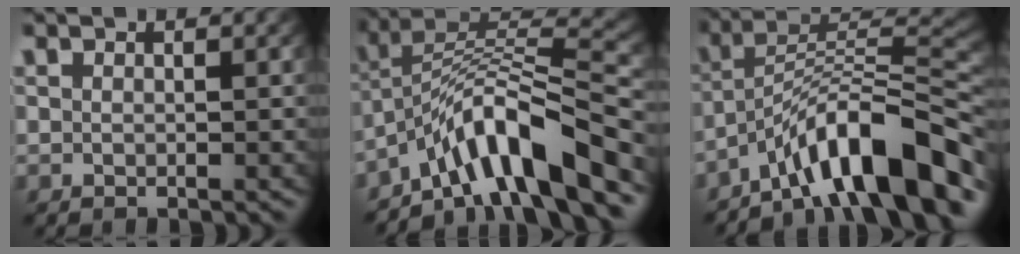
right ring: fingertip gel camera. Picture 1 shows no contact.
{"total": 9.4, "force": [-3.0, 5.0, 7.3], "torque": [-0.125, -0.008, -0.045]}
{"total": 10.1, "force": [-4.0, 4.2, 8.2], "torque": [-0.139, -0.015, -0.054]}